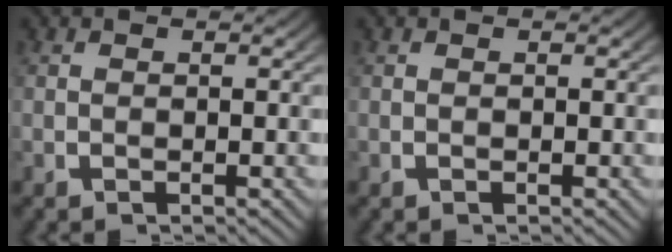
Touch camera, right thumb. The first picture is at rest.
{"total": 0.0}